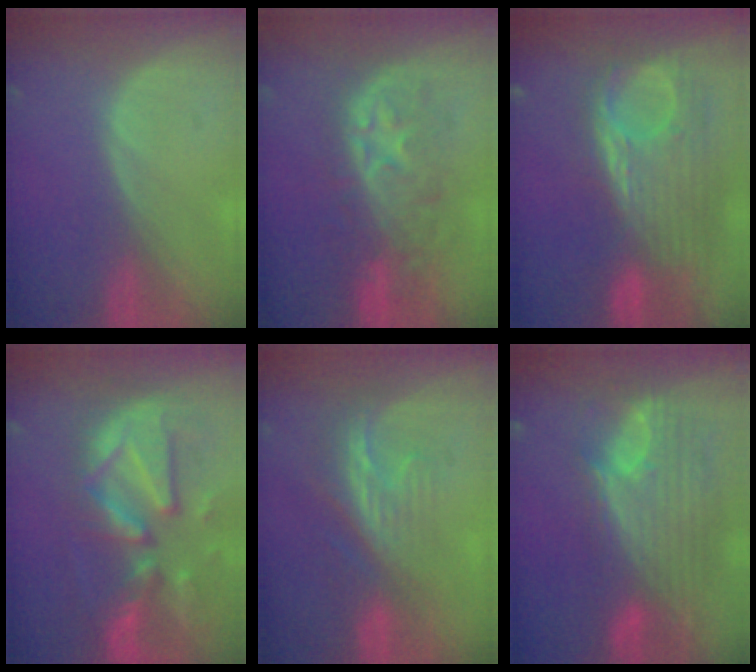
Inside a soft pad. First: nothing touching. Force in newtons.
{"total": 9.5, "press": 9.0, "slide": 3.1}
{"total": 11.9, "press": 10.4, "slide": 5.8}
{"total": 13.0, "press": 11.3, "slide": 6.4}
{"total": 8.3, "press": 7.1, "slide": 4.3}
{"total": 12.1, "press": 10.2, "slide": 6.4}